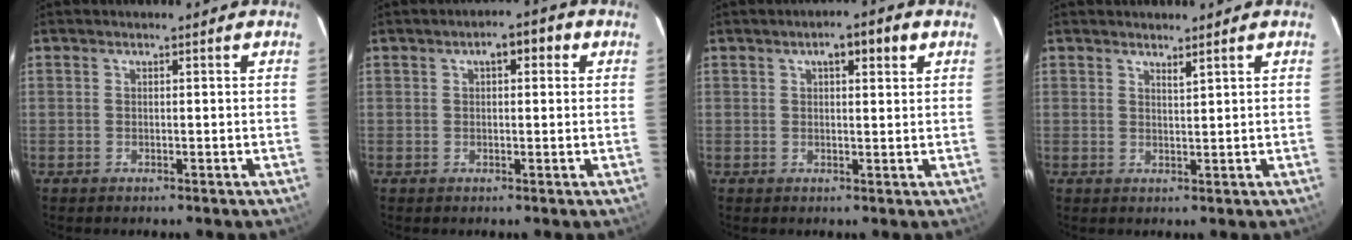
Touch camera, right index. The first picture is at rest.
{"total": 3.8, "force": [1.3, 1.8, 3.1], "torque": [-0.047, 0.018, 0.018]}
{"total": 4.4, "force": [2.1, 1.4, 3.7], "torque": [-0.055, 0.015, 0.032]}
{"total": 1.4, "force": [1.2, -0.1, 0.7], "torque": [-0.013, -0.003, 0.019]}